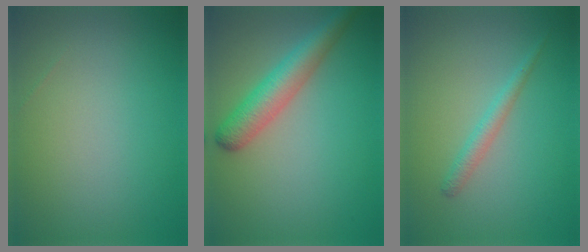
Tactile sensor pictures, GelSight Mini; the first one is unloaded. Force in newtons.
{"total": 4.3, "press": 4.3, "slide": 0.3}
{"total": 1.5, "press": 1.5, "slide": 0.1}